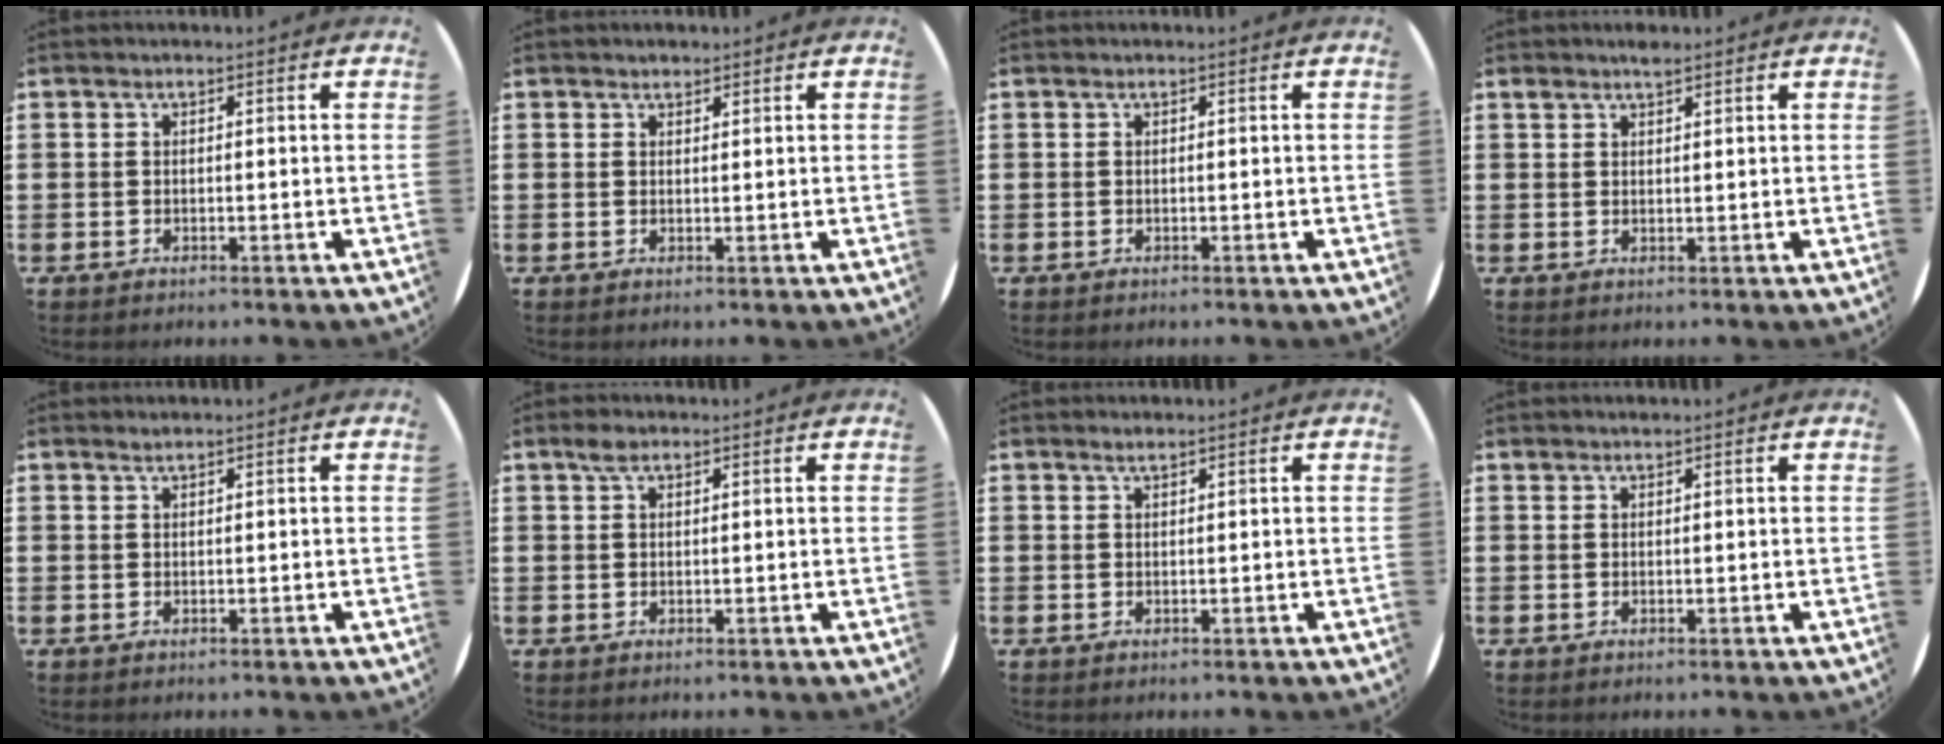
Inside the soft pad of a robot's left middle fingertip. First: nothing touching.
{"total": 1.1, "force": [1.1, 0.3, 0.0], "torque": [0.007, -0.002, 0.019]}
{"total": 0.0}
{"total": 1.5, "force": [1.4, 0.3, 0.4], "torque": [-0.002, -0.002, 0.024]}
{"total": 0.7, "force": [0.6, -0.1, 0.2], "torque": [-0.003, -0.001, 0.012]}
{"total": 1.9, "force": [1.3, 1.0, 0.9], "torque": [-0.013, 0.002, 0.022]}
{"total": 0.9, "force": [0.9, 0.0, 0.4], "torque": [-0.008, 0.000, 0.016]}
{"total": 0.5, "force": [0.5, 0.1, -0.1], "torque": [0.001, 0.003, 0.010]}